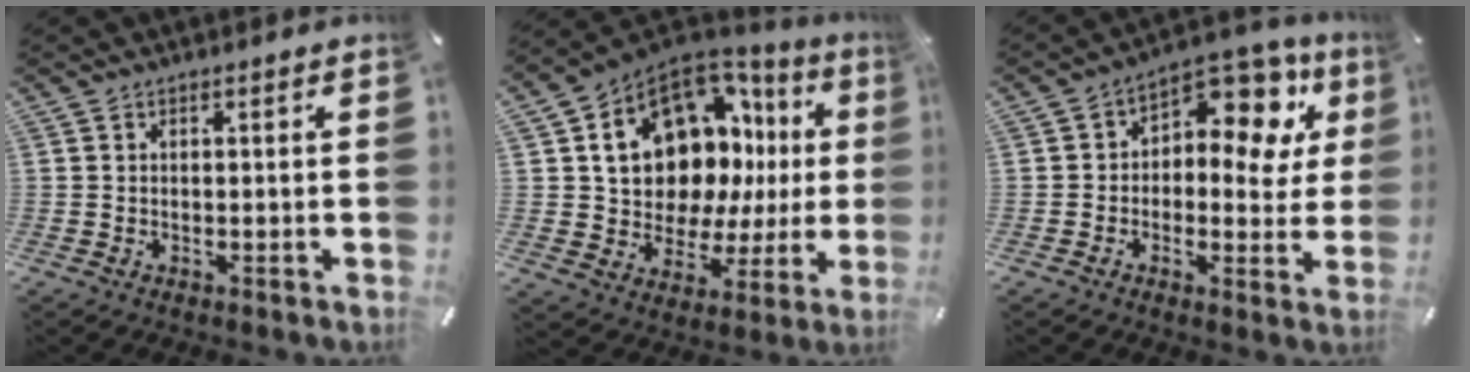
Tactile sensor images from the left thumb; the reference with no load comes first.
{"total": 17.9, "force": [6.9, 12.7, 10.6], "torque": [-0.167, -0.055, 0.135]}
{"total": 12.3, "force": [4.8, 7.7, 8.3], "torque": [-0.115, -0.036, 0.083]}